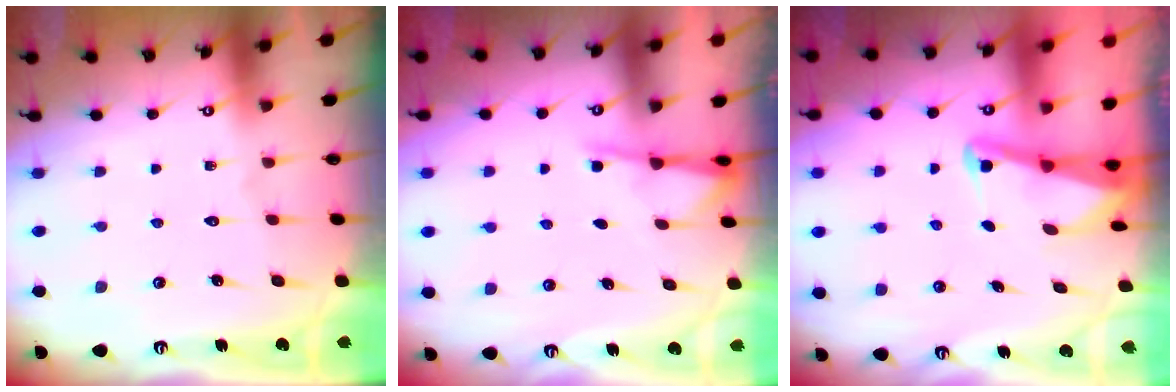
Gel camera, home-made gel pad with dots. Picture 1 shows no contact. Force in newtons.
{"total": 2.0, "press": 2.0, "slide": 0.4}
{"total": 2.2, "press": 2.2, "slide": 0.3}